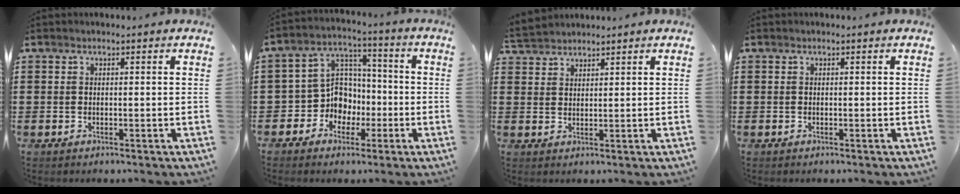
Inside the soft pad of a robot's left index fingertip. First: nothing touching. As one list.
[{"total": 8.0, "force": [-1.7, 7.4, 2.5], "torque": [-0.081, 0.002, -0.031]}, {"total": 2.6, "force": [2.6, 0.3, 0.0], "torque": [-0.008, -0.001, 0.051]}, {"total": 0.0}]